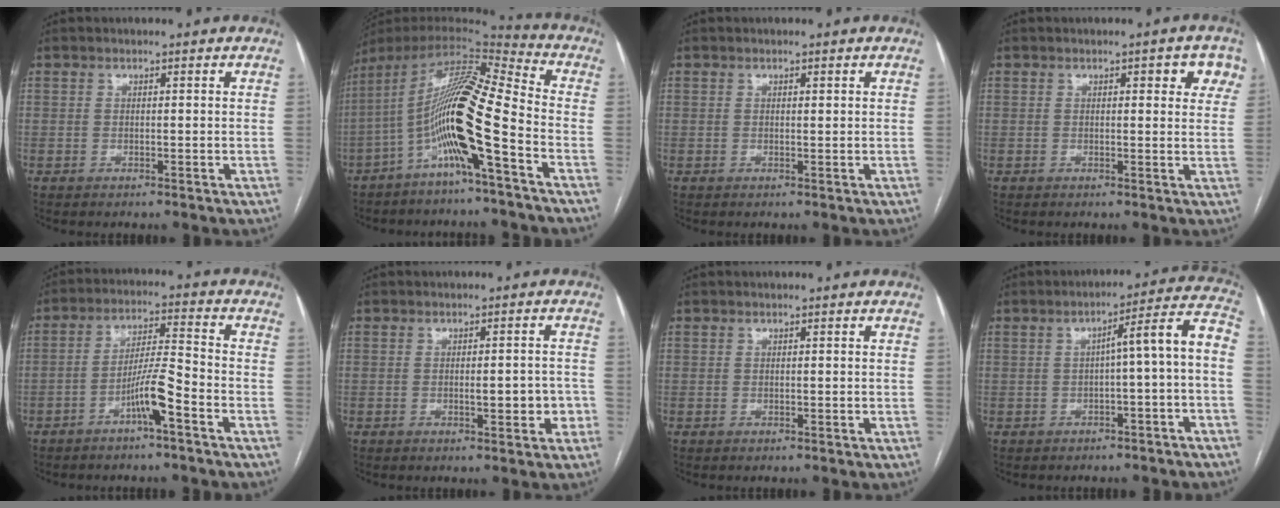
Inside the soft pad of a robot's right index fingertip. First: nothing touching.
{"total": 15.2, "force": [-5.6, 0.4, 14.1], "torque": [-0.266, 0.016, -0.108]}
{"total": 0.5, "force": [0.2, 0.1, 0.5], "torque": [-0.008, -0.002, 0.003]}
{"total": 4.9, "force": [2.2, 1.7, 4.0], "torque": [-0.032, 0.009, 0.020]}
{"total": 6.9, "force": [-3.7, -0.1, 5.8], "torque": [-0.110, 0.011, -0.065]}
{"total": 3.8, "force": [-1.1, 1.0, 3.5], "torque": [-0.048, 0.006, -0.010]}
{"total": 0.0}
{"total": 8.6, "force": [-1.6, 0.3, 8.5], "torque": [-0.106, 0.037, -0.024]}